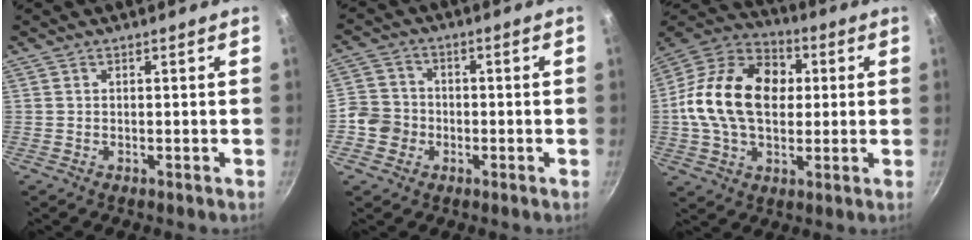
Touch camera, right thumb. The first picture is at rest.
{"total": 6.2, "force": [-1.9, 5.6, 1.7], "torque": [-0.005, 0.018, -0.049]}
{"total": 20.6, "force": [1.6, 14.3, 14.8], "torque": [-0.235, 0.028, 0.012]}